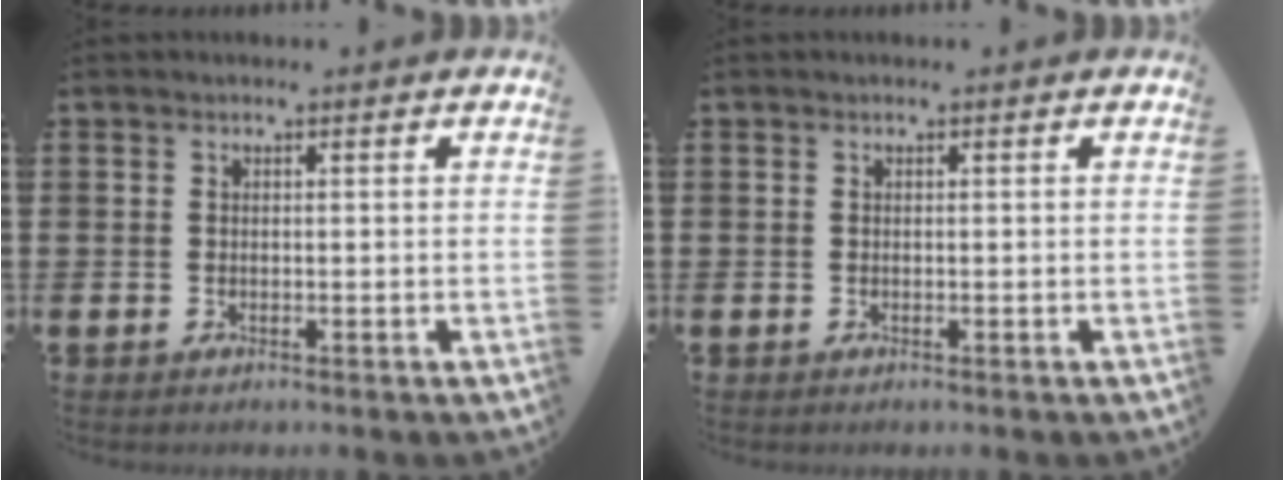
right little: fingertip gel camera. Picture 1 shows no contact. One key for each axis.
{"total": 0.0}